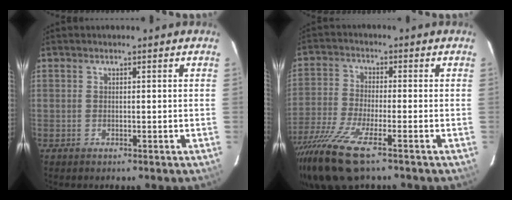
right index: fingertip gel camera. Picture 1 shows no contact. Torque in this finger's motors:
{"motor_torque": [1.49, -0.65, 0.86, 0.21]}